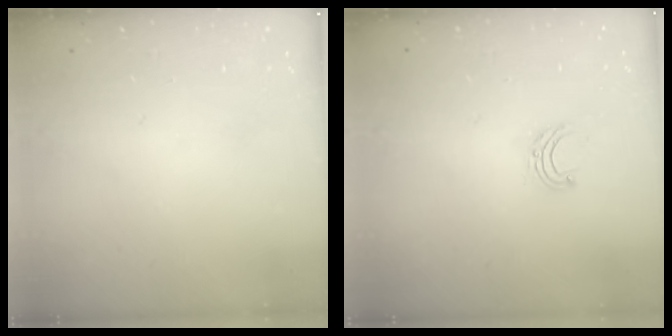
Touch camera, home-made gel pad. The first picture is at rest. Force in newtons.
{"total": 5.9, "press": 5.9, "slide": 0.5}